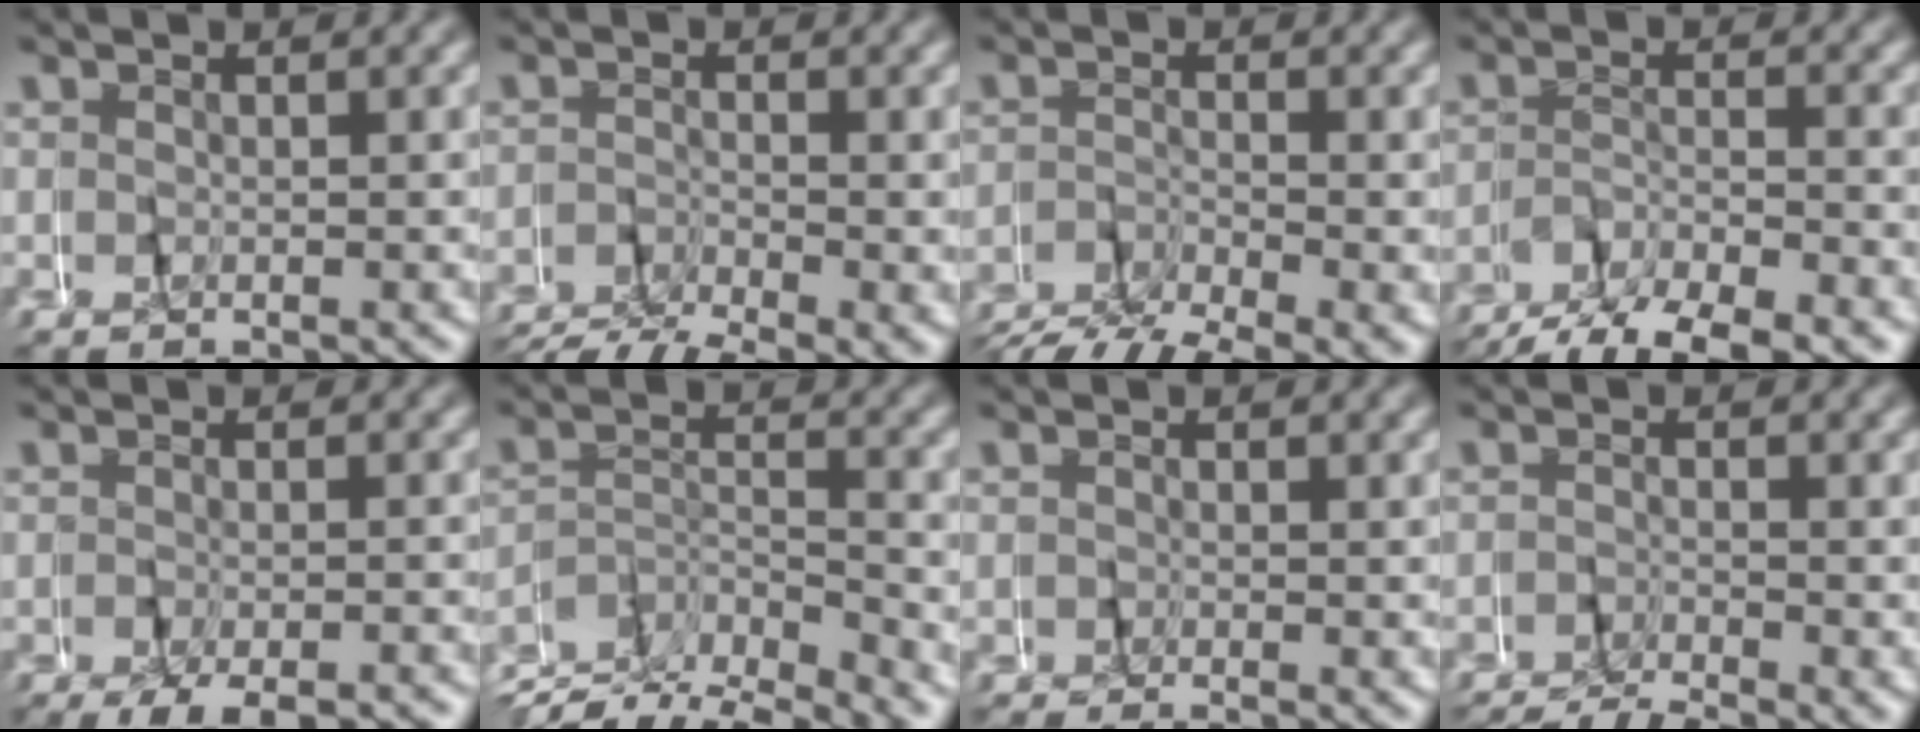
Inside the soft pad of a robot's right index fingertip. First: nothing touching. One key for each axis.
{"total": 4.5, "fx": -3.9, "fy": 1.6, "fz": 1.6, "tx": -0.017, "ty": -0.014, "tz": -0.063}
{"total": 3.9, "fx": -3.6, "fy": 1.0, "fz": 1.3, "tx": -0.010, "ty": -0.003, "tz": -0.065}
{"total": 7.5, "fx": -6.9, "fy": 1.5, "fz": 2.6, "tx": -0.036, "ty": -0.003, "tz": -0.115}
{"total": 4.4, "fx": -3.4, "fy": 1.3, "fz": 2.5, "tx": -0.044, "ty": -0.011, "tz": -0.048}
{"total": 6.1, "fx": -3.8, "fy": 2.9, "fz": 3.8, "tx": -0.049, "ty": 0.006, "tz": -0.079}
{"total": 1.2, "fx": -0.5, "fy": 0.4, "fz": 1.0, "tx": -0.015, "ty": 0.001, "tz": -0.011}
{"total": 5.1, "fx": -4.5, "fy": 1.6, "fz": 1.8, "tx": -0.021, "ty": -0.016, "tz": -0.071}